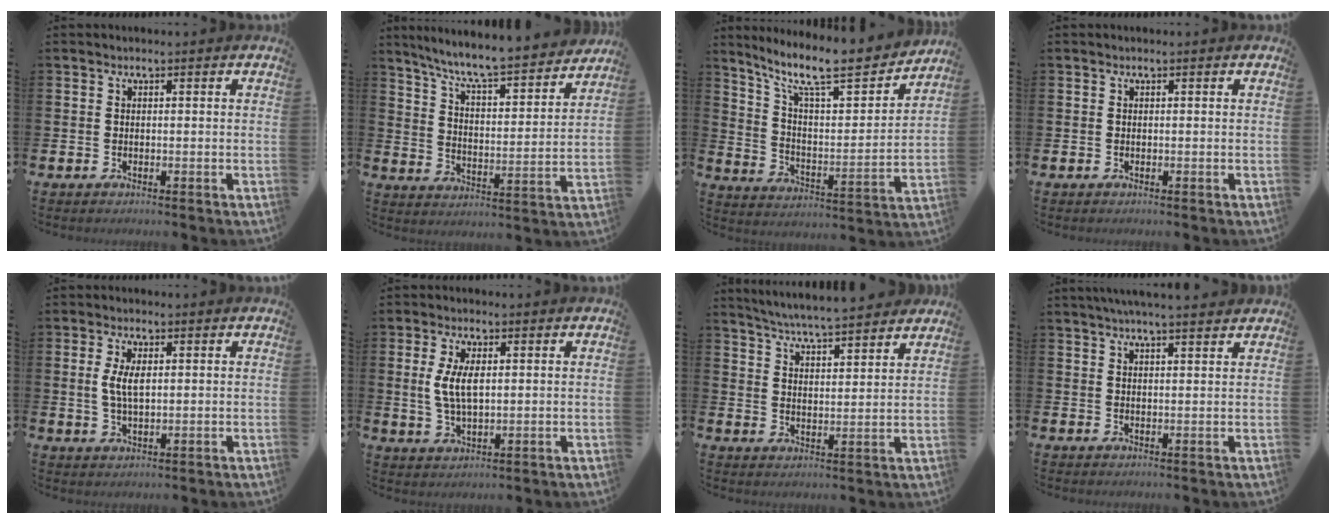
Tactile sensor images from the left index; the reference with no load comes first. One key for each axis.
{"total": 8.0, "fx": 7.4, "fy": 0.2, "fz": 3.0, "tx": -0.096, "ty": -0.059, "tz": 0.125}
{"total": 11.2, "fx": 9.5, "fy": 1.9, "fz": 5.7, "tx": -0.137, "ty": -0.067, "tz": 0.158}
{"total": 0.0}
{"total": 3.9, "fx": 1.1, "fy": 1.8, "fz": 3.3, "tx": -0.060, "ty": 0.004, "tz": 0.017}
{"total": 5.2, "fx": 1.4, "fy": 2.4, "fz": 4.3, "tx": -0.083, "ty": 0.004, "tz": 0.022}
{"total": 5.6, "fx": 5.5, "fy": -0.2, "fz": 1.0, "tx": -0.046, "ty": -0.036, "tz": 0.097}
{"total": 3.8, "fx": 3.6, "fy": -0.3, "fz": 1.1, "tx": -0.030, "ty": -0.010, "tz": 0.066}